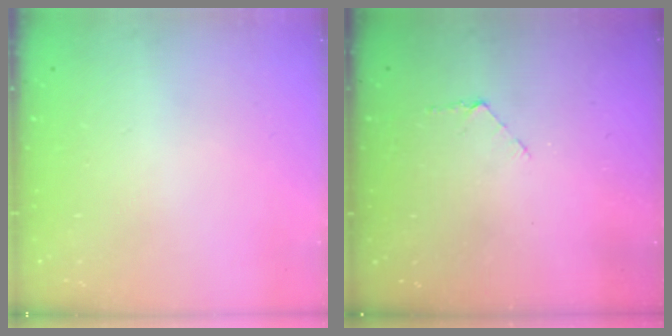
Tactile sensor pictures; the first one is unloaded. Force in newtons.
{"total": 3.7, "press": 3.7, "slide": 0.3}